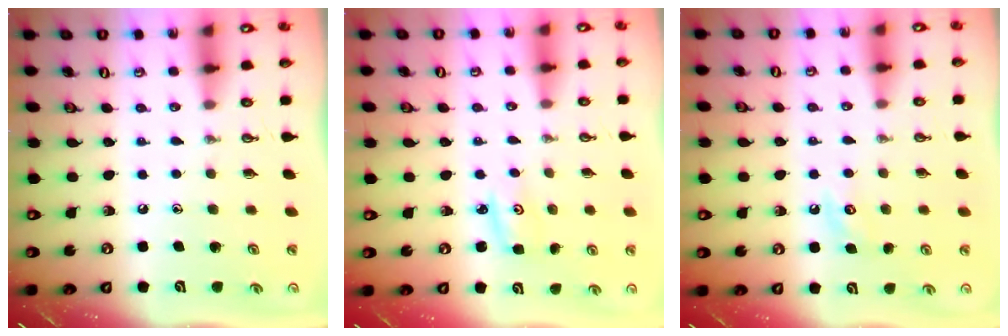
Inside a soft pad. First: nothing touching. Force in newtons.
{"total": 2.9, "press": 2.9, "slide": 0.2}
{"total": 3.8, "press": 3.8, "slide": 0.5}